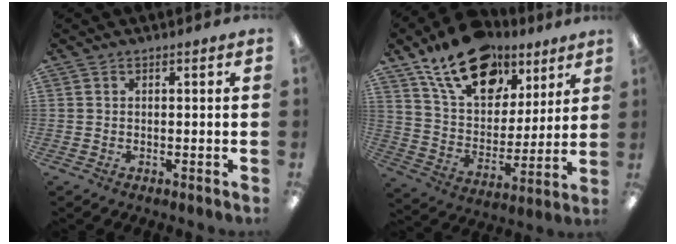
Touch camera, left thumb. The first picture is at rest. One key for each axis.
{"total": 19.6, "fx": 13.0, "fy": 10.8, "fz": 9.8, "tx": -0.167, "ty": -0.065, "tz": 0.233}